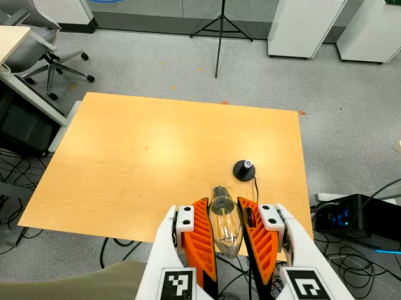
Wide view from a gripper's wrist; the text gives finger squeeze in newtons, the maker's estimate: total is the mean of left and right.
{"total": 19.9, "left": 21.1, "right": 18.7}